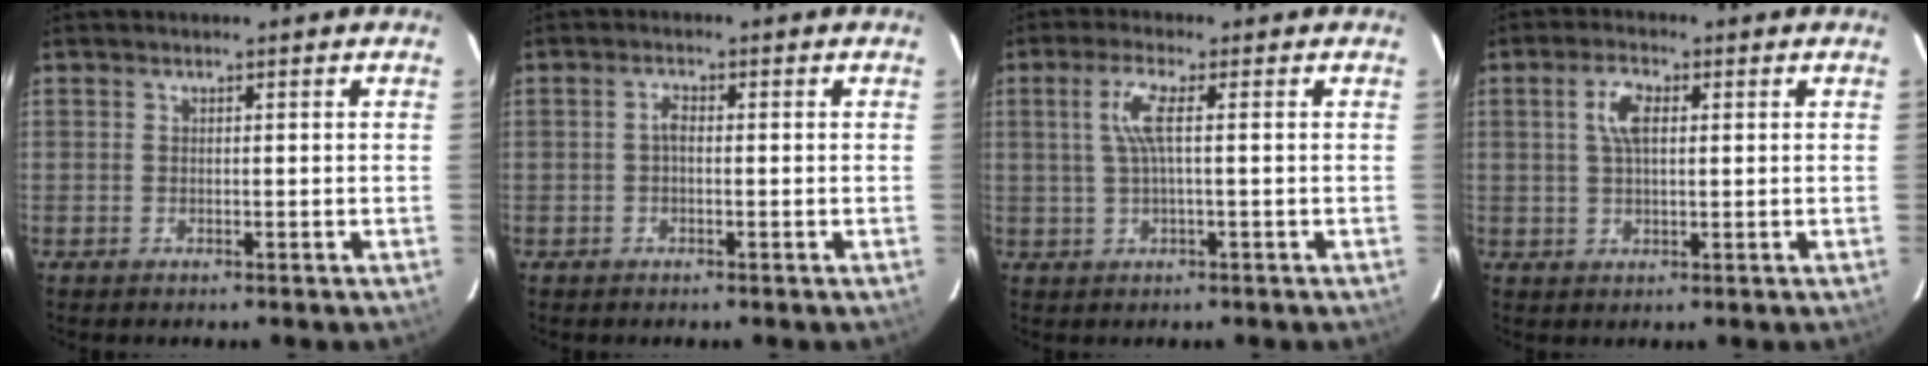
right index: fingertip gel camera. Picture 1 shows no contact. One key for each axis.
{"total": 1.5, "fx": -0.2, "fy": 0.8, "fz": 1.2, "tx": -0.026, "ty": 0.007, "tz": -0.006}
{"total": 4.5, "fx": 0.6, "fy": 0.1, "fz": 4.5, "tx": -0.092, "ty": 0.002, "tz": 0.016}
{"total": 4.7, "fx": 1.2, "fy": 2.1, "fz": 4.0, "tx": -0.077, "ty": 0.010, "tz": 0.023}